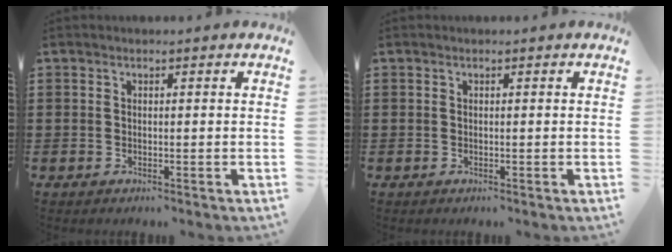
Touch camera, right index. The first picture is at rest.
{"total": 0.0}